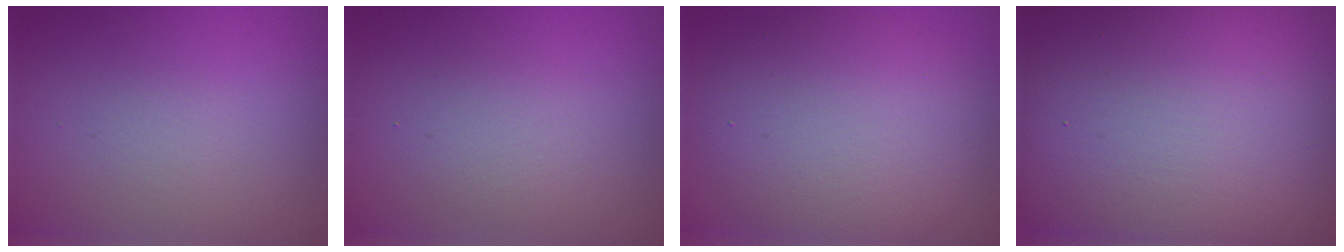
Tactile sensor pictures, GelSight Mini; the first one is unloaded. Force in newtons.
{"total": 2.0, "press": 2.0, "slide": 0.2}
{"total": 7.7, "press": 7.7, "slide": 0.8}
{"total": 25.5, "press": 25.5, "slide": 1.0}